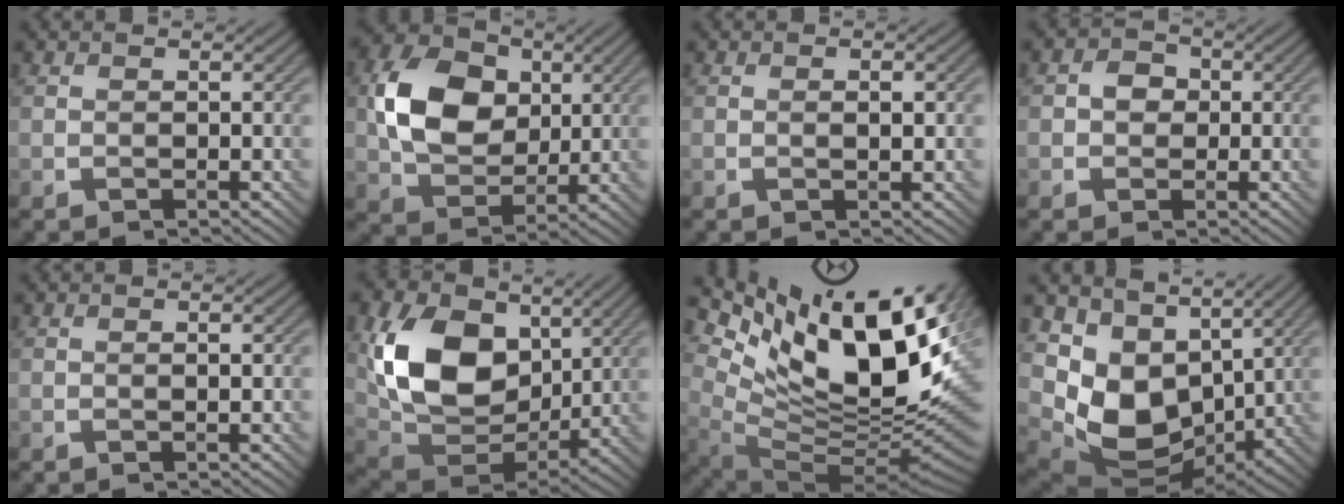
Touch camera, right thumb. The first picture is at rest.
{"total": 10.9, "force": [2.0, 8.1, 6.9], "torque": [-0.155, 0.010, 0.036]}
{"total": 1.4, "force": [0.1, 0.5, 1.3], "torque": [-0.017, -0.001, 0.001]}
{"total": 2.9, "force": [-0.1, 2.5, 1.3], "torque": [-0.020, 0.004, -0.011]}
{"total": 1.0, "force": [0.0, 0.3, 1.0], "torque": [-0.015, -0.001, 0.000]}
{"total": 15.1, "force": [3.7, 10.5, 10.3], "torque": [-0.217, -0.003, 0.074]}
{"total": 18.8, "force": [8.0, 8.2, 14.9], "torque": [-0.249, 0.009, 0.148]}
{"total": 11.2, "force": [2.4, 8.1, 7.3], "torque": [-0.173, -0.025, 0.056]}